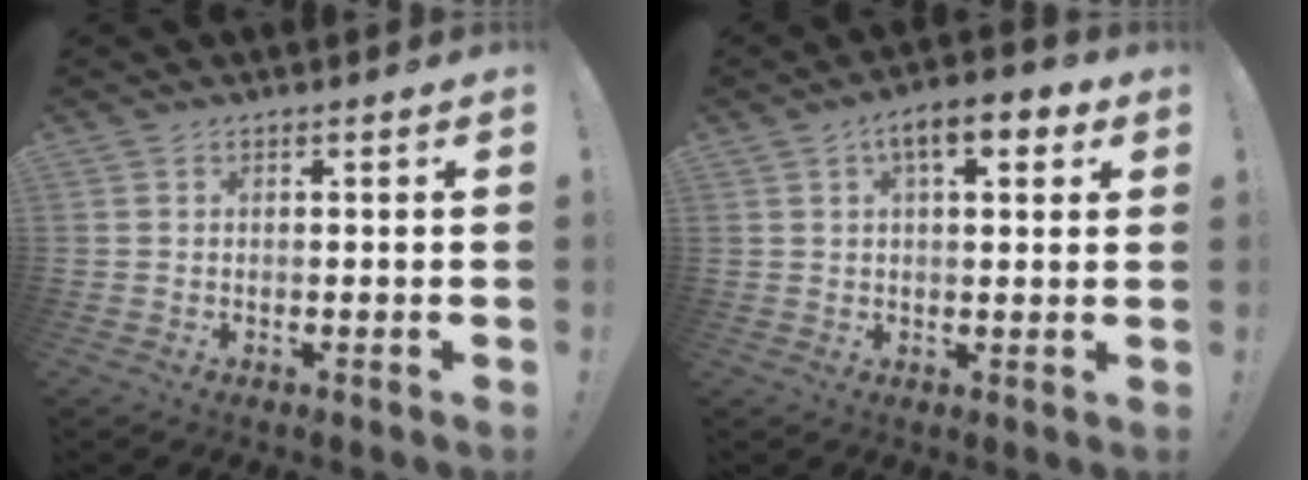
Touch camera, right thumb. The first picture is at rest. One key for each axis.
{"total": 9.0, "fx": 3.8, "fy": 3.7, "fz": 7.2, "tx": -0.103, "ty": -0.006, "tz": 0.061}